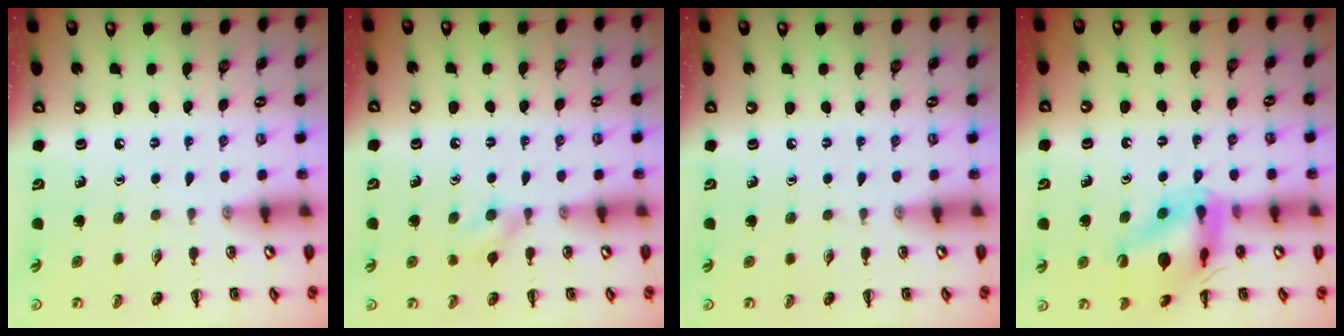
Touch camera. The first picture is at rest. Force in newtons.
{"total": 4.0, "press": 3.7, "slide": 1.4}
{"total": 0.0}
{"total": 14.9, "press": 14.8, "slide": 1.7}